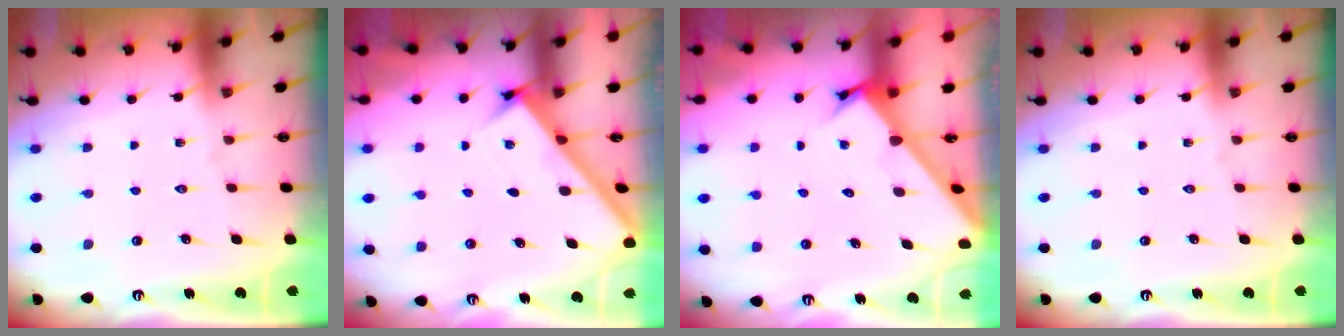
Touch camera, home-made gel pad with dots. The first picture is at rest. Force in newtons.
{"total": 2.4, "press": 2.4, "slide": 0.3}
{"total": 2.6, "press": 2.6, "slide": 0.2}
{"total": 0.0}